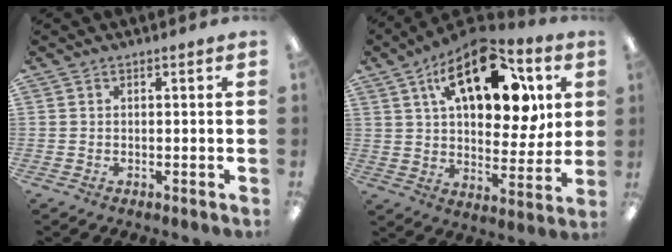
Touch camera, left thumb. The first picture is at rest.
{"total": 22.4, "force": [10.2, 10.9, 16.7], "torque": [-0.239, -0.029, 0.164]}